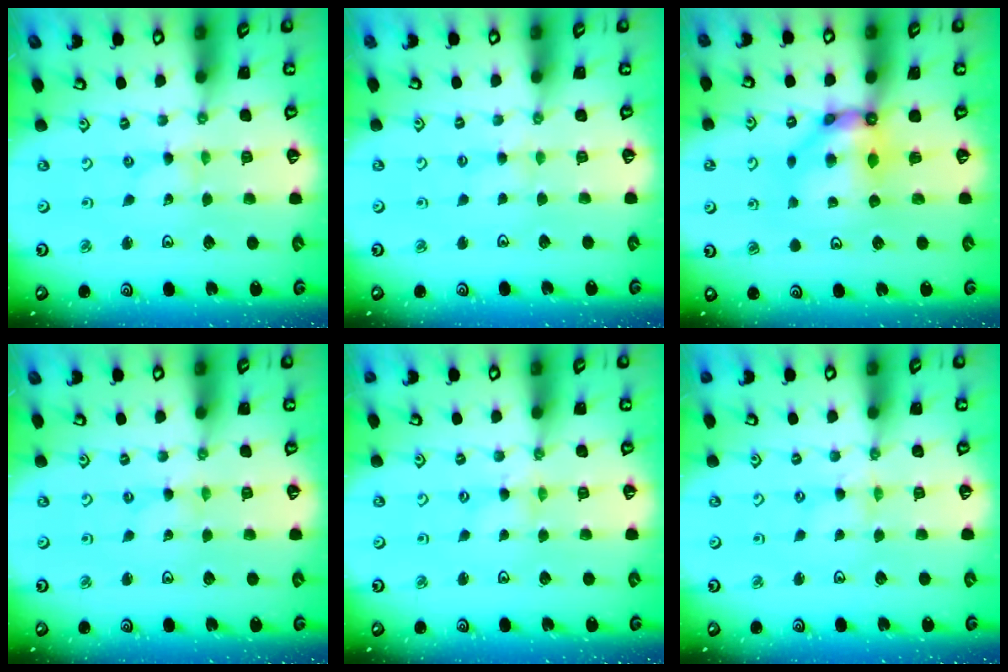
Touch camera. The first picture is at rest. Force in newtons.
{"total": 1.9, "press": 1.8, "slide": 0.4}
{"total": 8.1, "press": 8.1, "slide": 0.6}
{"total": 0.0}
{"total": 1.6, "press": 1.6, "slide": 0.2}
{"total": 1.0, "press": 1.0, "slide": 0.2}